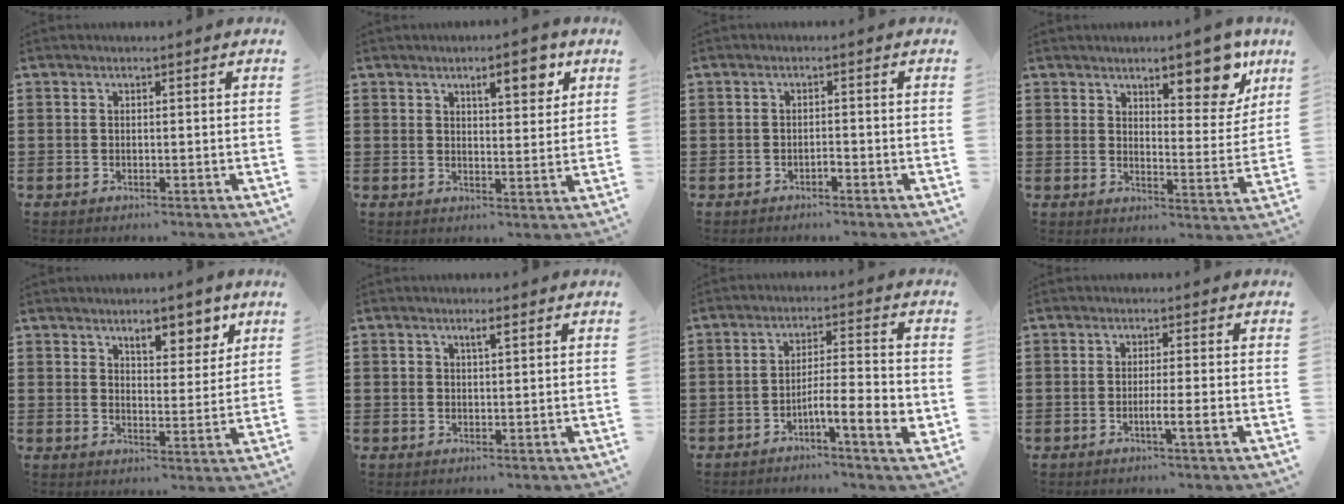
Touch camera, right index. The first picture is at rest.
{"total": 5.7, "force": [3.2, 1.8, 4.3], "torque": [-0.060, -0.002, 0.047]}
{"total": 1.1, "force": [-0.8, 0.3, 0.7], "torque": [-0.016, -0.003, -0.015]}
{"total": 9.9, "force": [7.0, 3.5, 6.1], "torque": [-0.081, -0.028, 0.116]}
{"total": 6.2, "force": [4.2, 2.6, 3.7], "torque": [-0.045, -0.012, 0.067]}
{"total": 1.6, "force": [0.6, 0.5, 1.4], "torque": [-0.028, 0.005, 0.009]}
{"total": 6.8, "force": [-3.0, 1.0, 6.1], "torque": [-0.090, -0.002, -0.052]}
{"total": 3.2, "force": [-1.3, -0.2, 2.9], "torque": [-0.048, -0.008, -0.024]}